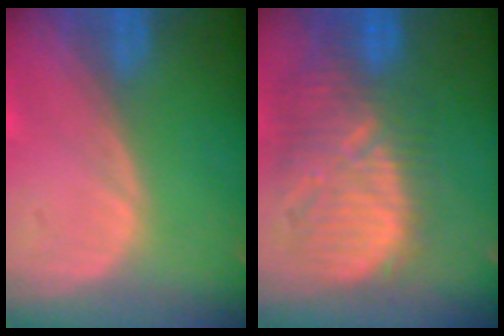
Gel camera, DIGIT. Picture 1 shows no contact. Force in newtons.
{"total": 12.2, "press": 11.3, "slide": 4.5}